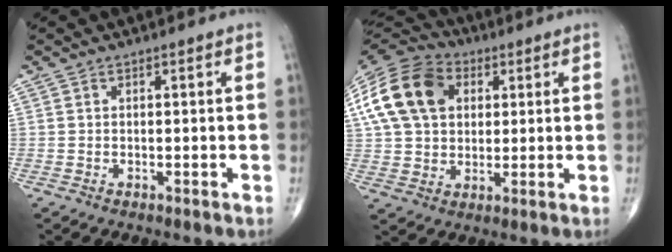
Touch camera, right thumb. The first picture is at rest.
{"total": 20.2, "force": [5.5, 14.6, 12.8], "torque": [-0.256, 0.025, 0.095]}